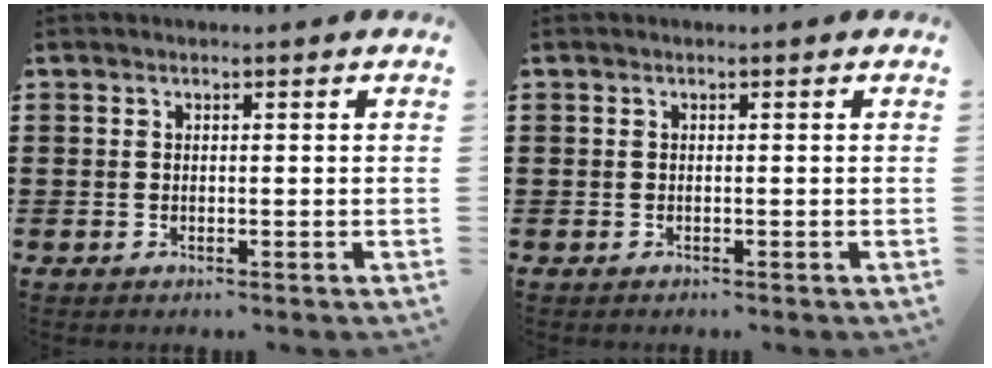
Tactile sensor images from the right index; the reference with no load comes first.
{"total": 0.0}